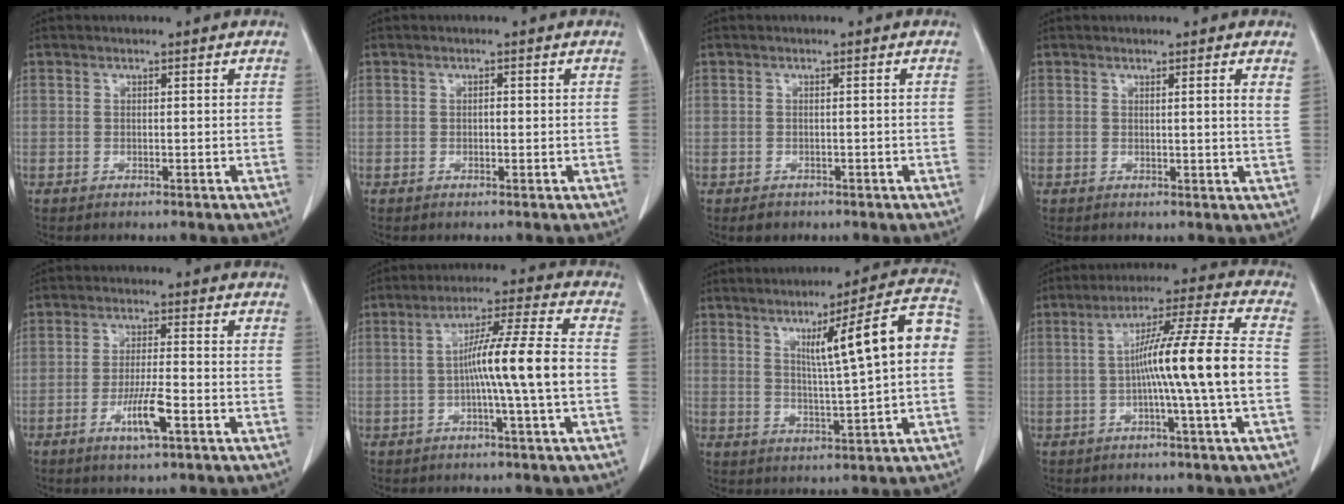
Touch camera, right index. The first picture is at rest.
{"total": 0.9, "force": [0.1, 0.4, 0.8], "torque": [-0.009, 0.001, 0.002]}
{"total": 1.3, "force": [-0.6, 1.0, 0.4], "torque": [-0.004, 0.000, -0.008]}
{"total": 2.7, "force": [1.7, -0.4, 2.1], "torque": [-0.031, -0.011, 0.015]}
{"total": 5.9, "force": [-2.5, 0.3, 5.3], "torque": [-0.098, -0.007, -0.047]}
{"total": 10.8, "force": [-1.3, -1.1, 10.7], "torque": [-0.181, 0.011, -0.026]}
{"total": 12.6, "force": [2.4, 0.1, 12.4], "torque": [-0.176, 0.018, 0.035]}
{"total": 13.4, "force": [-1.6, -1.6, 13.2], "torque": [-0.216, 0.010, -0.034]}